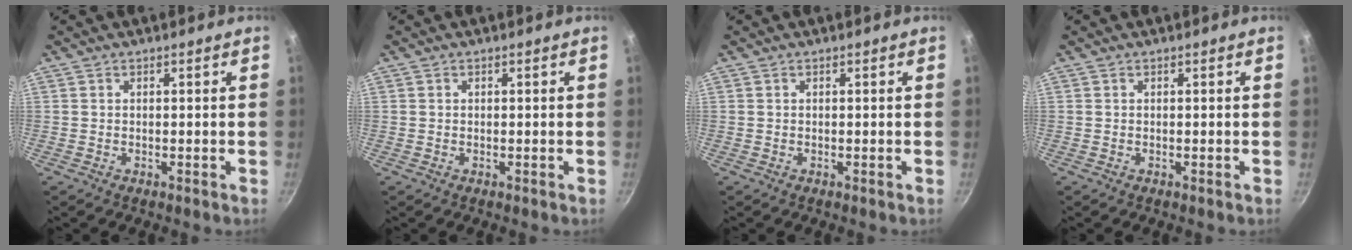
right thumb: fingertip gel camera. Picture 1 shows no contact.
{"total": 0.0}
{"total": 0.0}
{"total": 0.0}